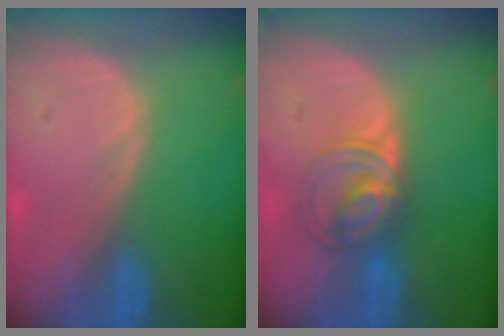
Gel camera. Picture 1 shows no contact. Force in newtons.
{"total": 5.7, "press": 5.6, "slide": 0.4}